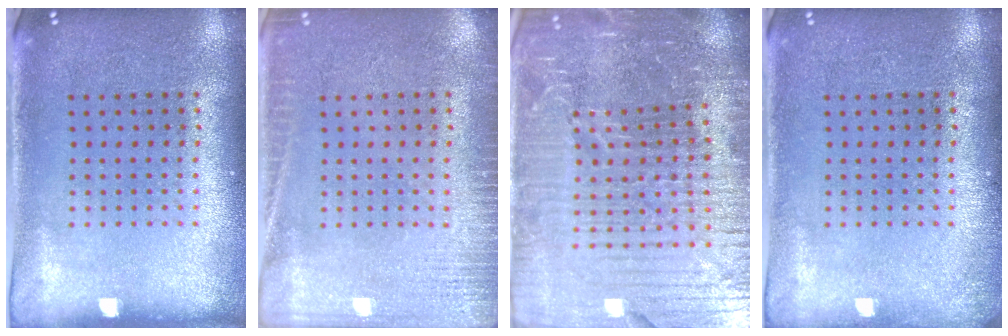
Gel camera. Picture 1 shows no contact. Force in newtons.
{"total": 2.9, "press": 2.9, "slide": 0.4}
{"total": 6.9, "press": 6.0, "slide": 3.4}
{"total": 0.9, "press": 0.9, "slide": 0.2}